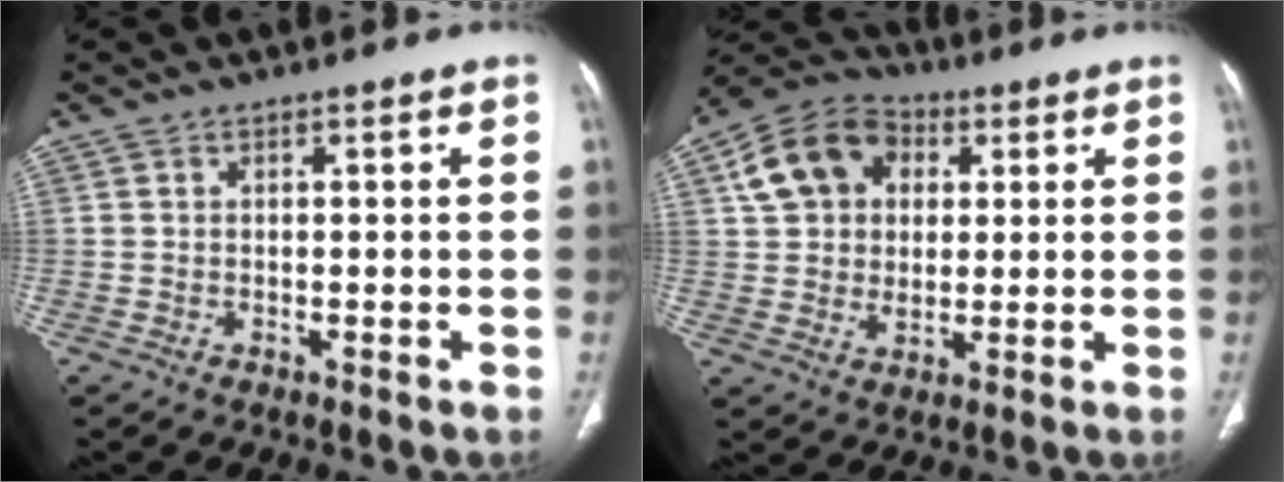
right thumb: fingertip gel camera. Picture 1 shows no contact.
{"total": 13.5, "force": [4.0, 10.4, 7.8], "torque": [-0.118, 0.005, 0.061]}